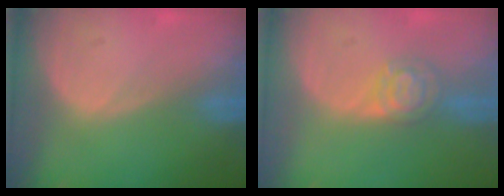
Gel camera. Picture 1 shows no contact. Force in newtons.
{"total": 4.9, "press": 4.3, "slide": 2.3}